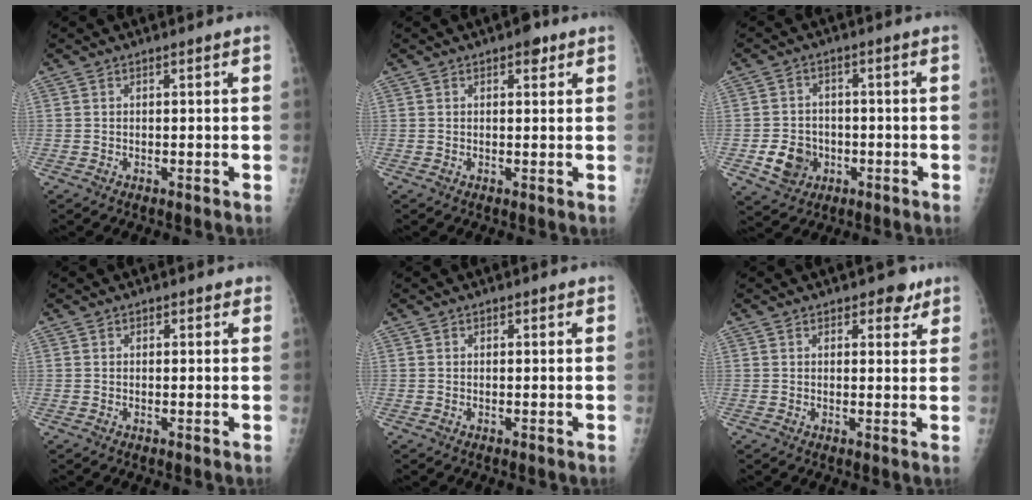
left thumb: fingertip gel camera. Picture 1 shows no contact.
{"total": 2.4, "force": [1.4, 1.3, 1.5], "torque": [-0.008, -0.003, 0.015]}
{"total": 6.9, "force": [-2.2, 5.9, 2.9], "torque": [-0.030, 0.011, -0.032]}
{"total": 1.1, "force": [0.6, 0.9, 0.3], "torque": [0.011, -0.002, 0.004]}
{"total": 0.6, "force": [0.3, 0.5, 0.2], "torque": [0.003, -0.001, 0.002]}
{"total": 3.9, "force": [2.5, 2.4, 1.9], "torque": [0.001, -0.011, 0.030]}